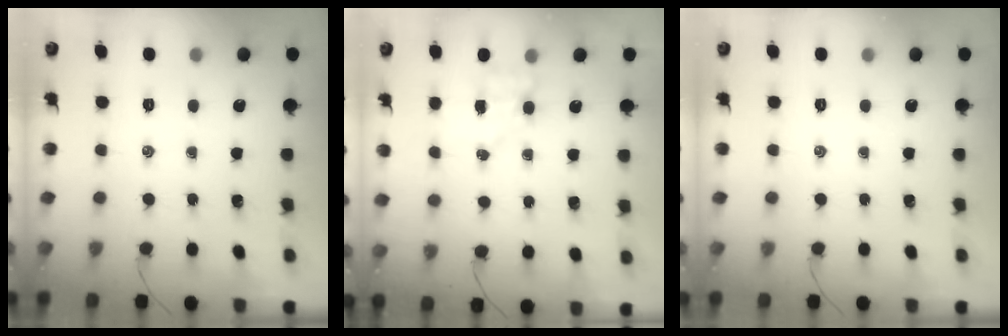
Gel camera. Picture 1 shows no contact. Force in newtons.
{"total": 4.1, "press": 4.1, "slide": 0.7}
{"total": 0.0}